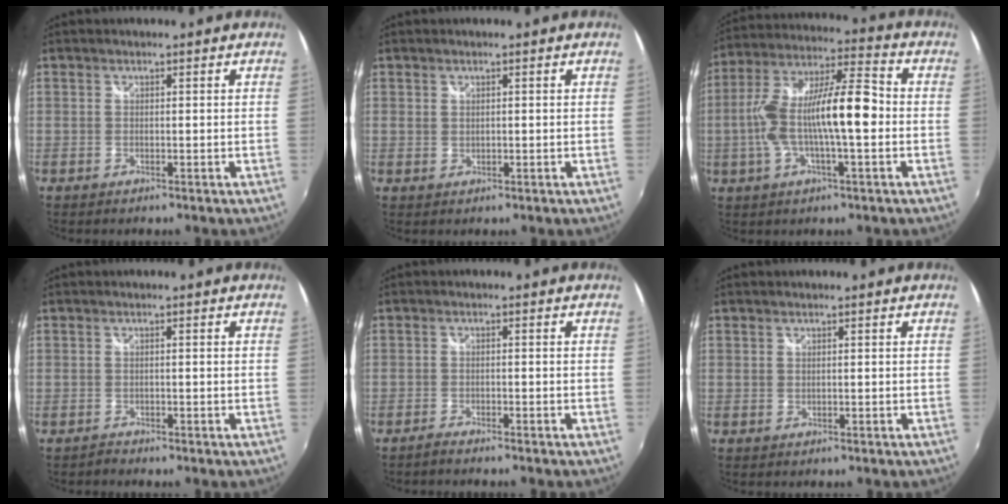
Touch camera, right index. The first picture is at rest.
{"total": 0.6, "force": [0.4, 0.5, 0.1], "torque": [-0.001, 0.000, 0.006]}
{"total": 15.8, "force": [-2.1, 3.6, 15.2], "torque": [-0.286, 0.008, -0.039]}
{"total": 0.7, "force": [-0.7, 0.1, 0.1], "torque": [-0.001, 0.000, -0.013]}
{"total": 1.9, "force": [-1.8, -0.1, 0.6], "torque": [-0.023, -0.004, -0.034]}
{"total": 0.0}